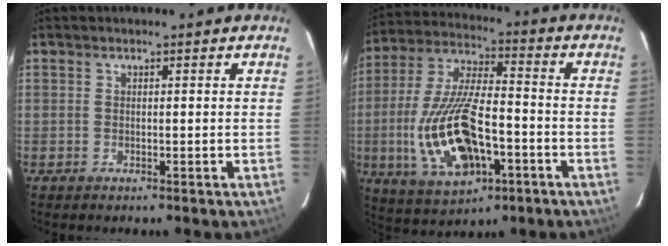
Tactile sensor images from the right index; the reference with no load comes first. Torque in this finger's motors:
{"motor_torque": [2.14, 0.00, 0.85, 0.21]}